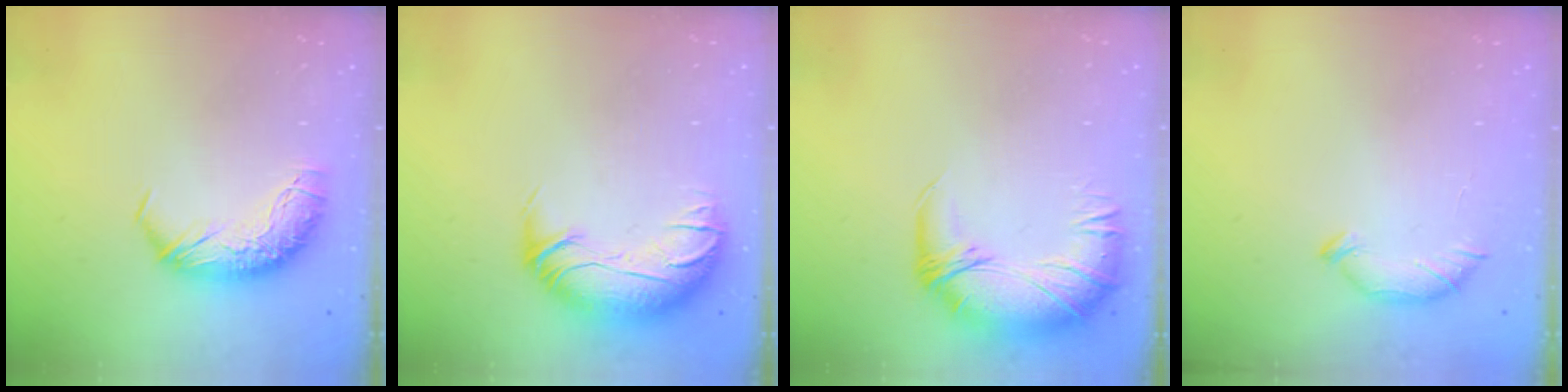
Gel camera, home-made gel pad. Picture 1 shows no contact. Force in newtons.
{"total": 3.0, "press": 1.0, "slide": 2.8}
{"total": 2.8, "press": 0.1, "slide": 2.8}
{"total": 5.3, "press": 5.3, "slide": 0.1}